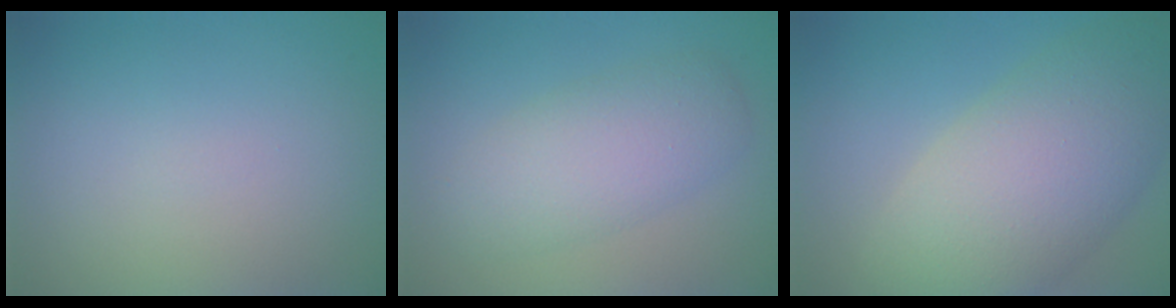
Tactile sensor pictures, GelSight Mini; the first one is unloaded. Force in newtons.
{"total": 4.7, "press": 4.7, "slide": 0.2}
{"total": 10.1, "press": 10.1, "slide": 0.9}